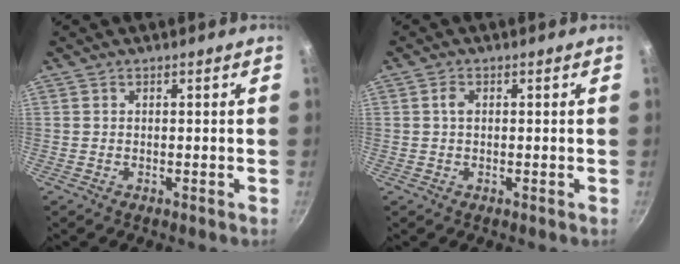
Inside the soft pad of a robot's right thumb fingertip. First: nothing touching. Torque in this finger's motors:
{"motor_torque": [0.19, 0.12, 0.71, 0.20, 0.07]}